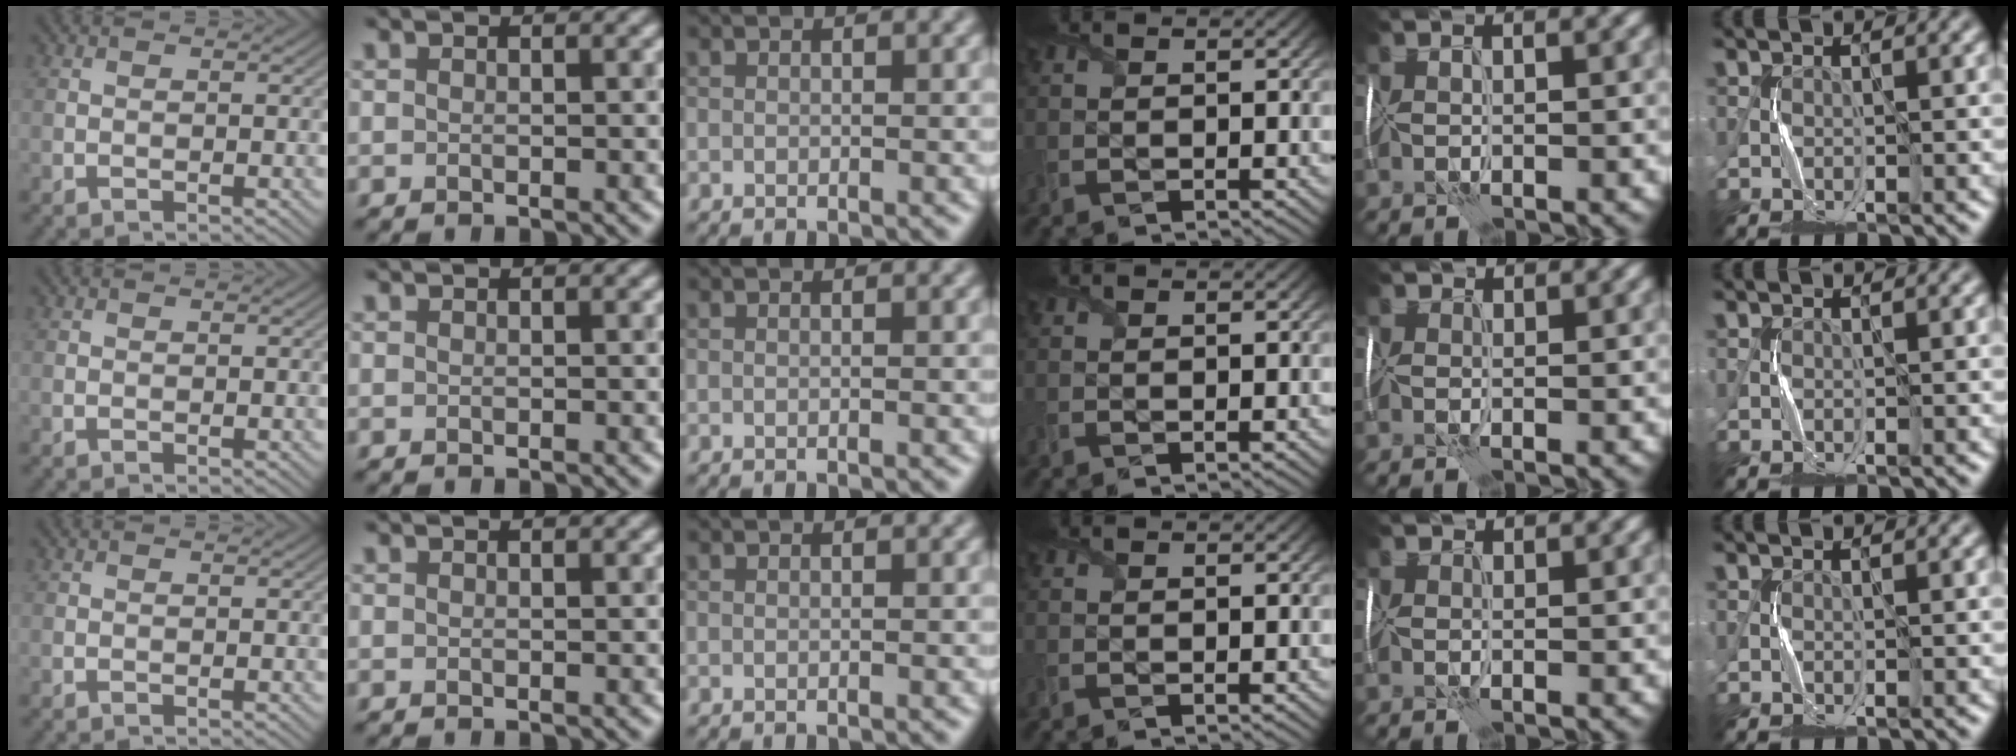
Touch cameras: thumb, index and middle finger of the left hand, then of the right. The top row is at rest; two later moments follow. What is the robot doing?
{"motion": "wrap", "object": "plastic wrap"}